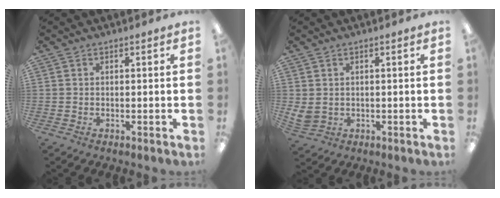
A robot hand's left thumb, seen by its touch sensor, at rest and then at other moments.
{"total": 3.3, "force": [1.0, 2.7, 1.6], "torque": [-0.039, -0.003, 0.019]}